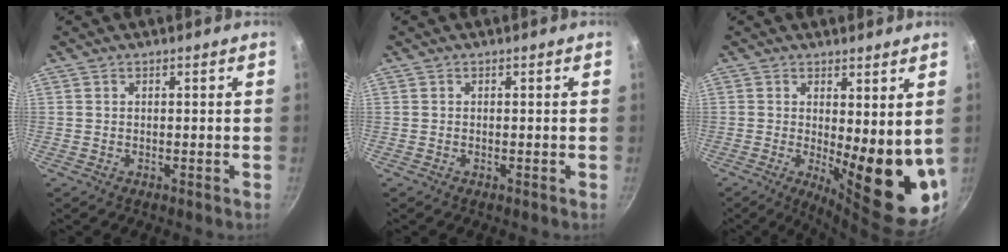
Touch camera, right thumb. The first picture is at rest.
{"total": 0.0}
{"total": 14.3, "force": [0.3, 4.9, 13.5], "torque": [-0.147, -0.037, 0.017]}